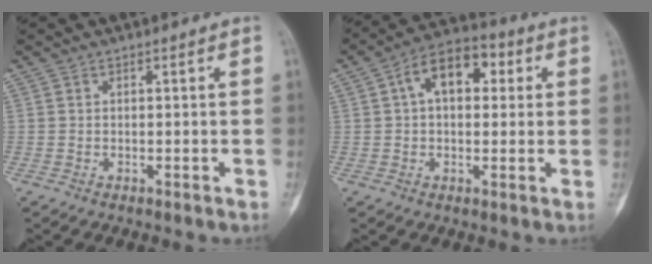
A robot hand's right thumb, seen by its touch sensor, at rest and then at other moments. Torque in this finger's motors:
{"motor_torque": [-0.62, 1.04, 0.59, -0.45, 0.05]}